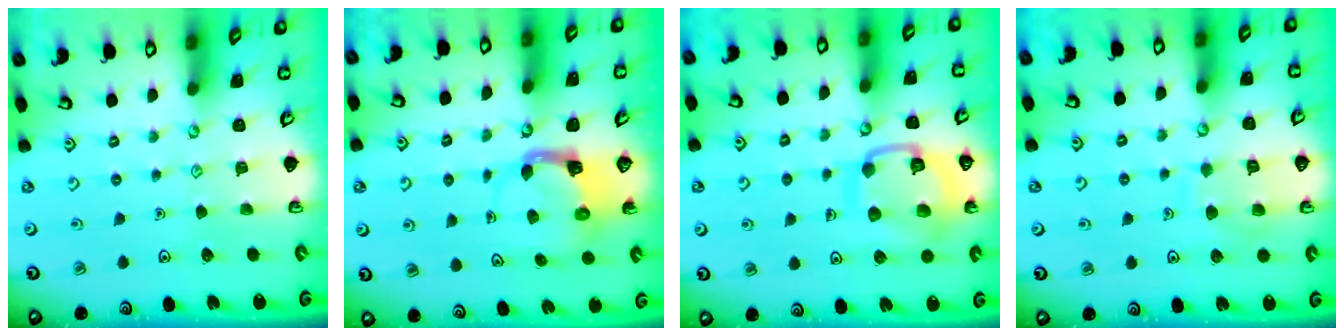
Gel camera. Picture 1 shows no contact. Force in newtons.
{"total": 3.7, "press": 3.7, "slide": 0.6}
{"total": 12.8, "press": 12.8, "slide": 1.3}
{"total": 7.7, "press": 7.6, "slide": 0.7}